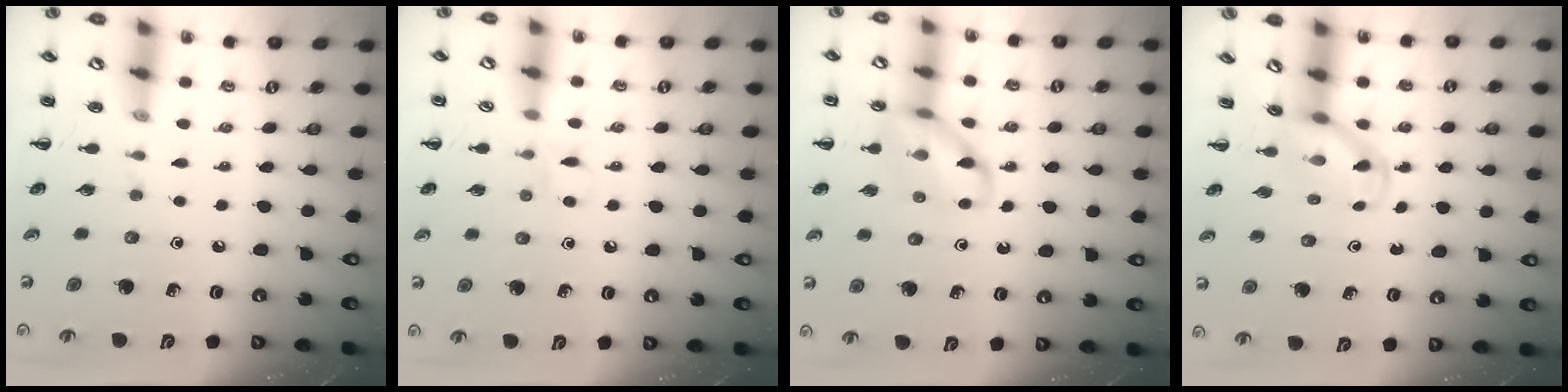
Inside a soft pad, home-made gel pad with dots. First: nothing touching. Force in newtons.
{"total": 3.7, "press": 3.5, "slide": 1.2}
{"total": 11.4, "press": 11.3, "slide": 1.4}
{"total": 3.8, "press": 3.5, "slide": 1.4}